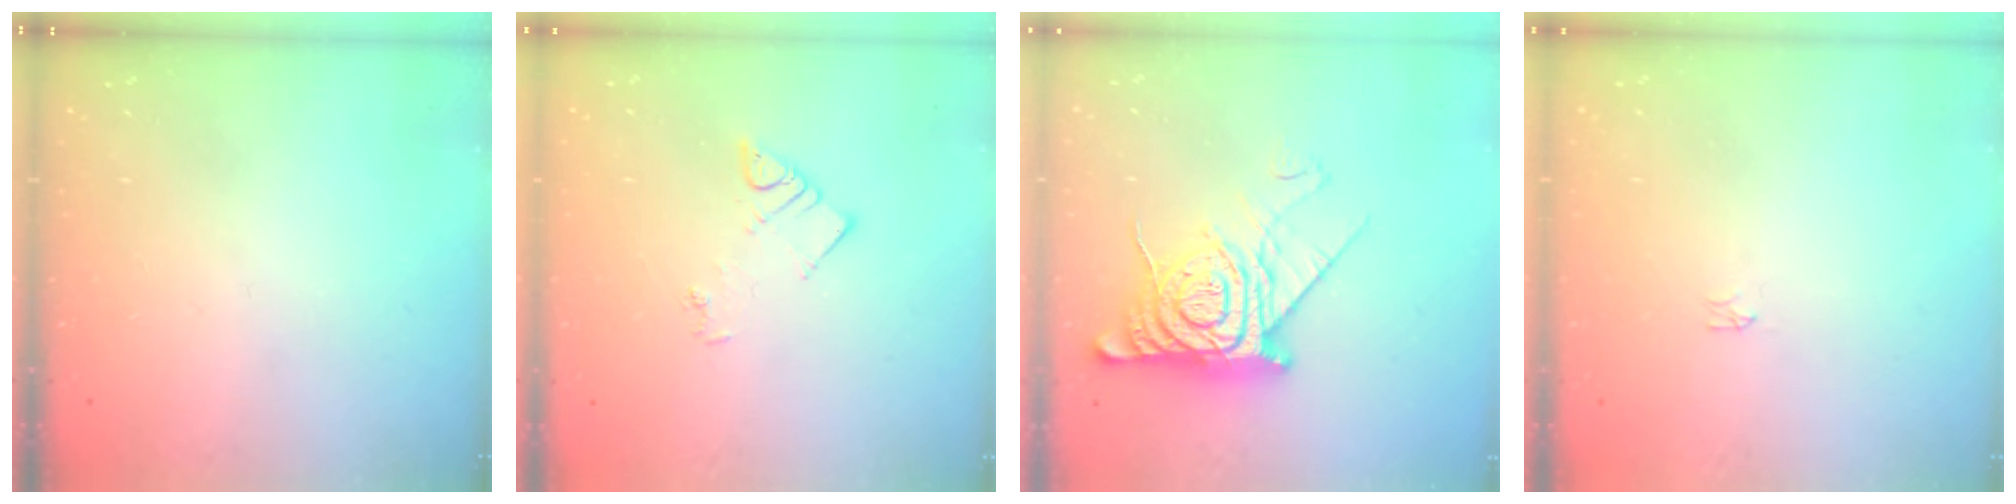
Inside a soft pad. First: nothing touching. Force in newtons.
{"total": 3.8, "press": 3.7, "slide": 0.6}
{"total": 15.0, "press": 15.0, "slide": 1.3}
{"total": 0.0}